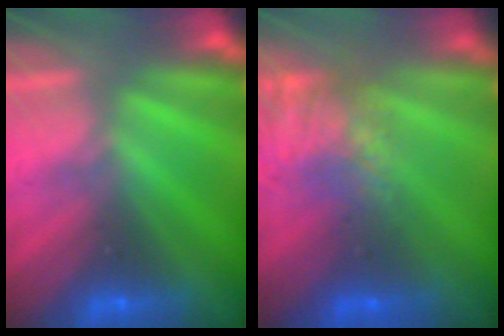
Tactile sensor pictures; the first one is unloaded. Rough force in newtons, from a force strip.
{"total": 10.0}